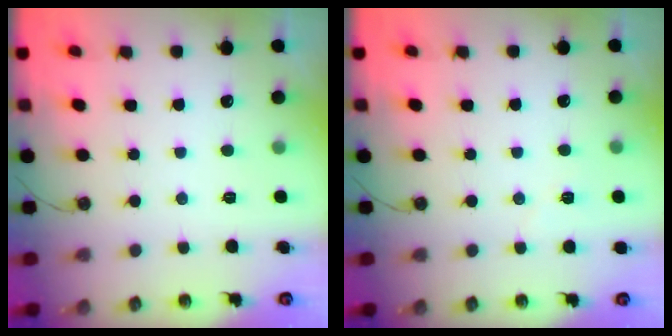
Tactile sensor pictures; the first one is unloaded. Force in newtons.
{"total": 3.7, "press": 3.3, "slide": 1.5}